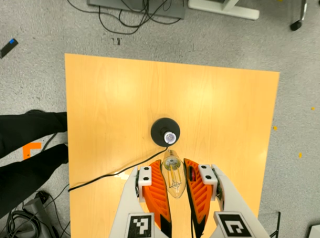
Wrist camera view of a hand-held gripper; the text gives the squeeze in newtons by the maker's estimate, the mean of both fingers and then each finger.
{"total": 21.3, "left": 25.6, "right": 16.9}